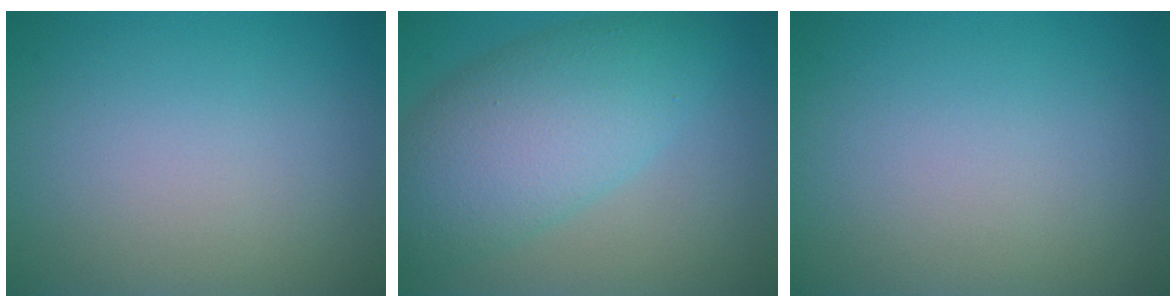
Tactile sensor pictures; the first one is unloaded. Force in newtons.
{"total": 7.9, "press": 7.9, "slide": 0.2}
{"total": 0.0}